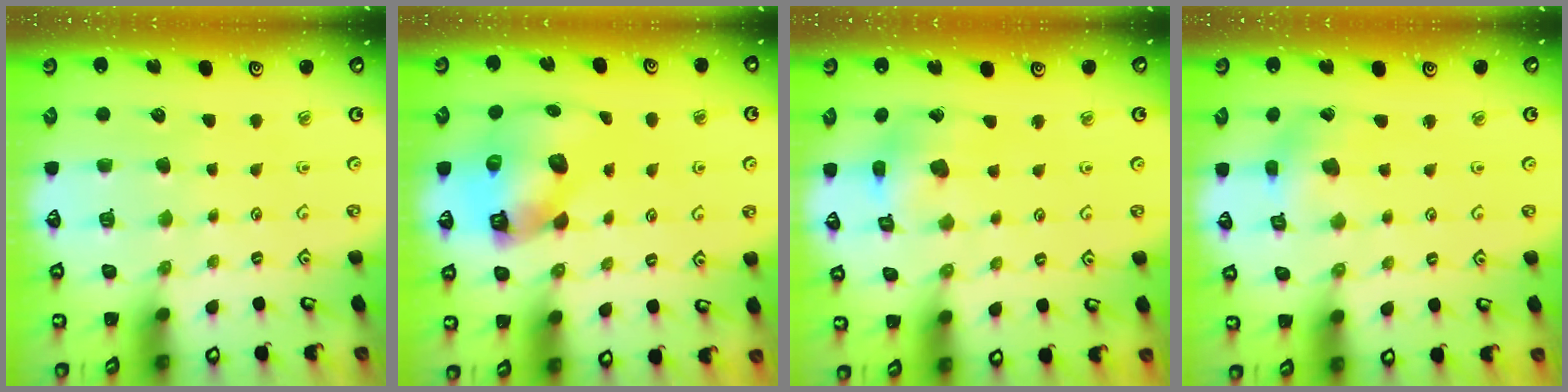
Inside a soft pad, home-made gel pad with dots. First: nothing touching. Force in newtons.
{"total": 11.8, "press": 11.7, "slide": 1.5}
{"total": 8.2, "press": 8.1, "slide": 1.1}
{"total": 2.2, "press": 2.2, "slide": 0.4}